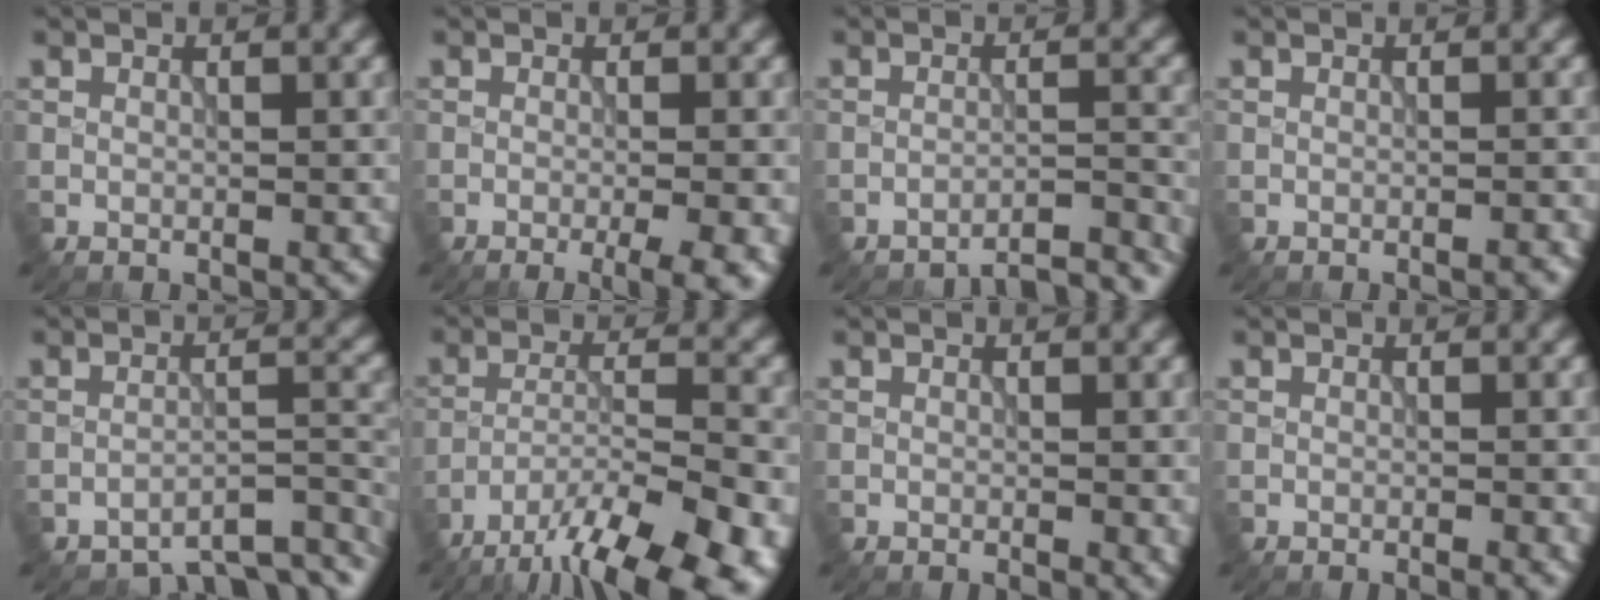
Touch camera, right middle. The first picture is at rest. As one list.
[{"total": 3.9, "force": [-1.9, 0.8, 3.3], "torque": [-0.040, -0.004, -0.022]}, {"total": 8.4, "force": [-8.1, 1.4, 1.8], "torque": [-0.008, 0.010, -0.094]}, {"total": 1.0, "force": [-0.6, 0.2, 0.7], "torque": [-0.009, -0.001, -0.008]}, {"total": 4.8, "force": [-4.4, 0.8, 1.8], "torque": [-0.024, -0.005, -0.064]}, {"total": 13.8, "force": [-10.5, 3.9, 8.2], "torque": [-0.147, -0.030, -0.147]}, {"total": 0.6, "force": [-0.1, 0.2, 0.5], "torque": [-0.007, -0.002, -0.001]}, {"total": 0.6, "force": [-0.3, 0.0, 0.5], "torque": [-0.008, -0.002, -0.005]}]